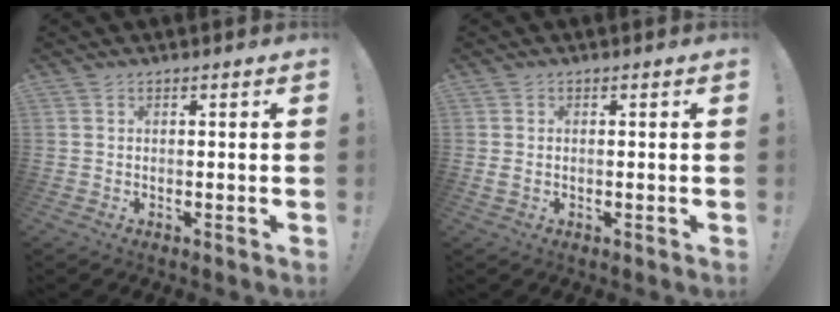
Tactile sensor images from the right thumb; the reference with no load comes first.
{"total": 1.0, "force": [0.2, 0.6, 0.7], "torque": [-0.008, 0.000, 0.003]}